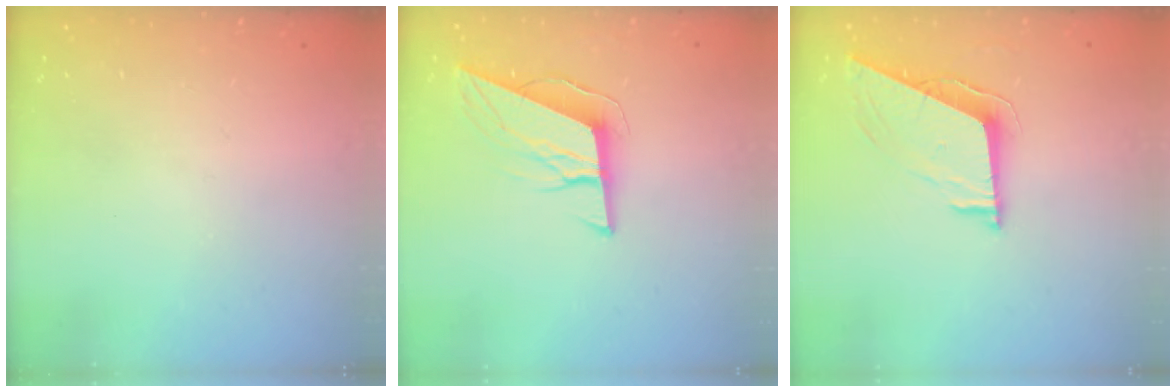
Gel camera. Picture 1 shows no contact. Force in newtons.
{"total": 10.3, "press": 9.8, "slide": 3.0}
{"total": 8.5, "press": 8.2, "slide": 2.2}